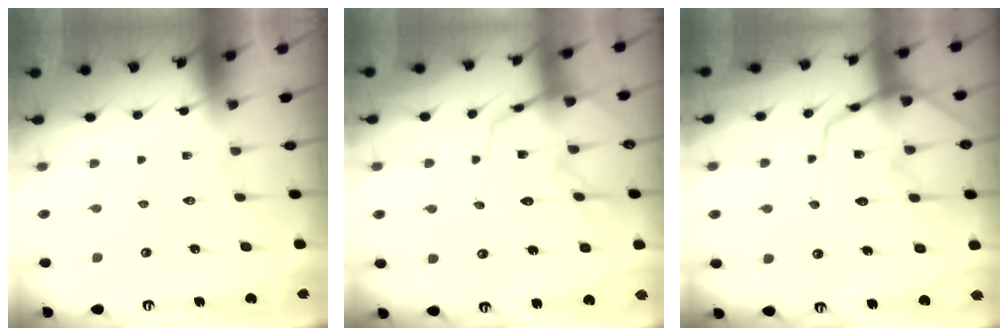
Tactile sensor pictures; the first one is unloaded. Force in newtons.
{"total": 14.3, "press": 14.3, "slide": 1.1}
{"total": 15.7, "press": 15.6, "slide": 1.4}